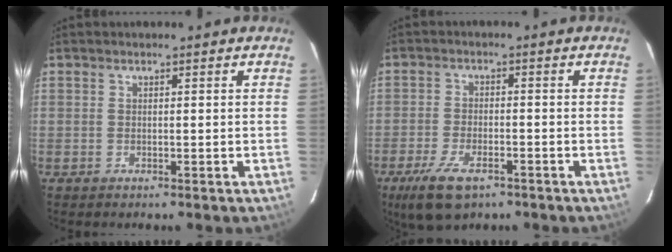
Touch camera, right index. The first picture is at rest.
{"total": 8.2, "force": [-5.1, 3.3, 5.5], "torque": [-0.114, -0.013, -0.087]}